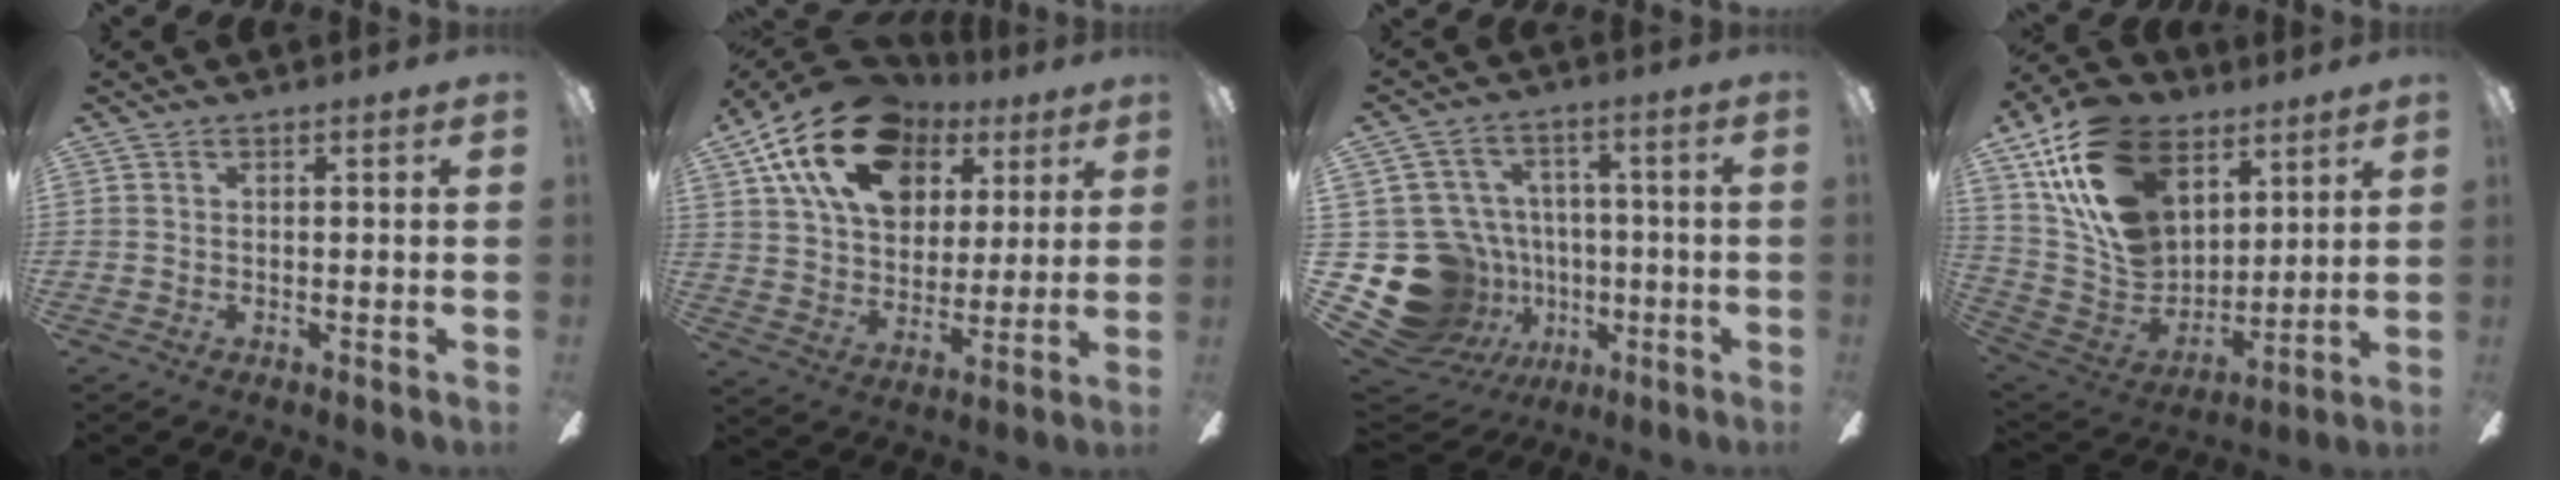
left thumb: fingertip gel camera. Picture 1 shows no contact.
{"total": 22.1, "force": [11.6, 14.2, 12.3], "torque": [-0.215, -0.036, 0.209]}
{"total": 19.5, "force": [-4.4, 17.5, 7.4], "torque": [-0.164, 0.020, -0.029]}
{"total": 22.8, "force": [11.8, 15.2, 12.3], "torque": [-0.250, -0.047, 0.220]}